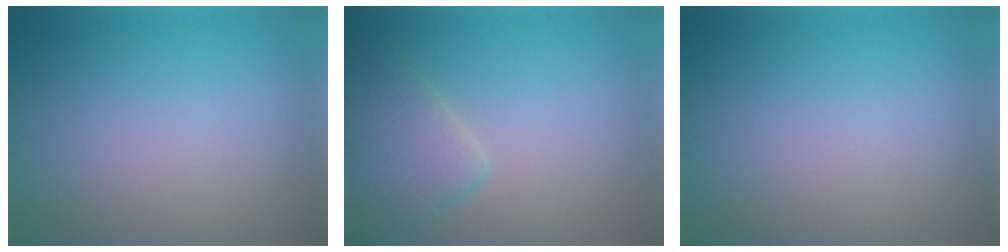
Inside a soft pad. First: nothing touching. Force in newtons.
{"total": 4.3, "press": 4.3, "slide": 0.3}
{"total": 0.0}